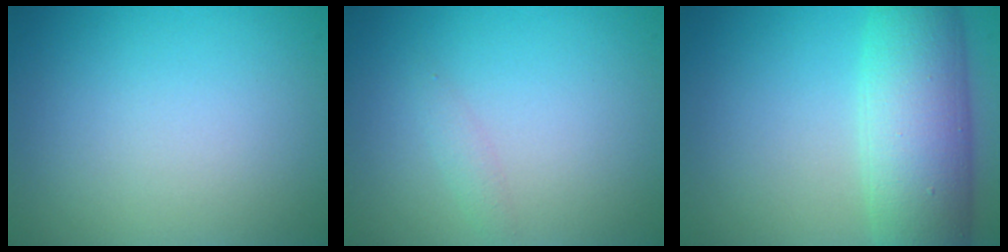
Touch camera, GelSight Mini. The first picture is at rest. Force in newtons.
{"total": 0.9, "press": 0.9, "slide": 0.1}
{"total": 8.4, "press": 8.4, "slide": 0.2}